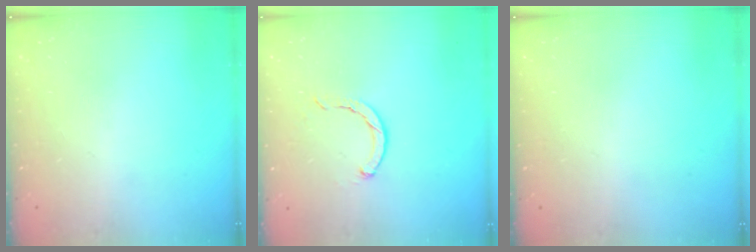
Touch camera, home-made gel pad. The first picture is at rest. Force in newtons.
{"total": 1.5, "press": 1.5, "slide": 0.3}
{"total": 2.6, "press": 2.6, "slide": 0.2}